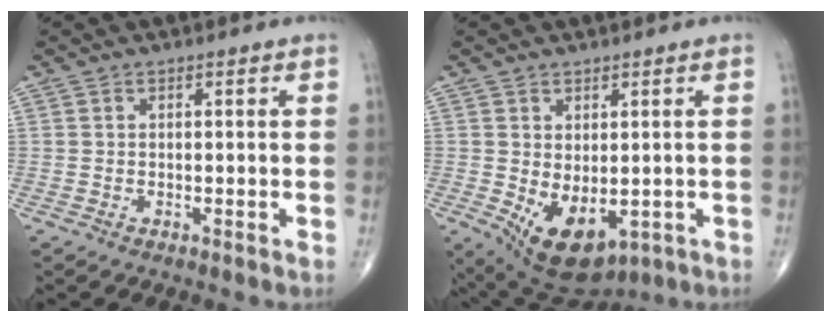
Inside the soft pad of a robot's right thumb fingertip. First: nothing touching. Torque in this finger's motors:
{"motor_torque": [-0.27, 0.52, 0.39, 0.35, 0.17]}